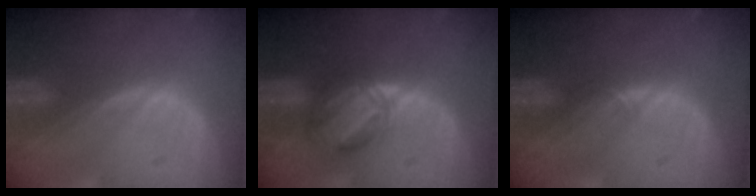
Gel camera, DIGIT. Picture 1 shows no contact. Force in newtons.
{"total": 5.9, "press": 5.3, "slide": 2.6}
{"total": 0.8, "press": 0.7, "slide": 0.4}